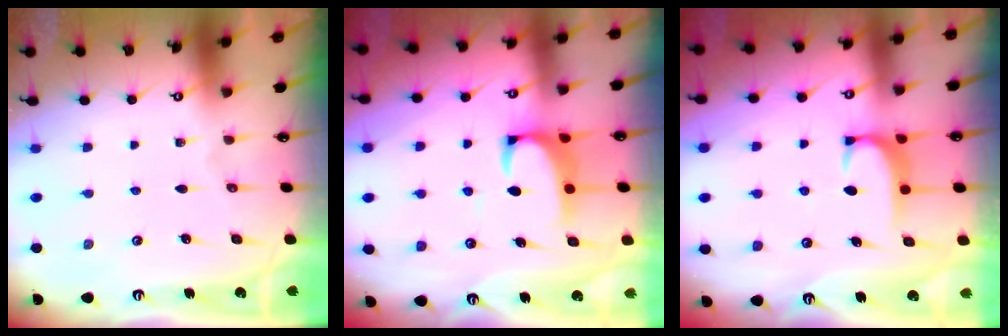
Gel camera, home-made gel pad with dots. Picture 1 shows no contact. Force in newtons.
{"total": 2.2, "press": 1.9, "slide": 1.0}
{"total": 1.7, "press": 1.6, "slide": 0.5}